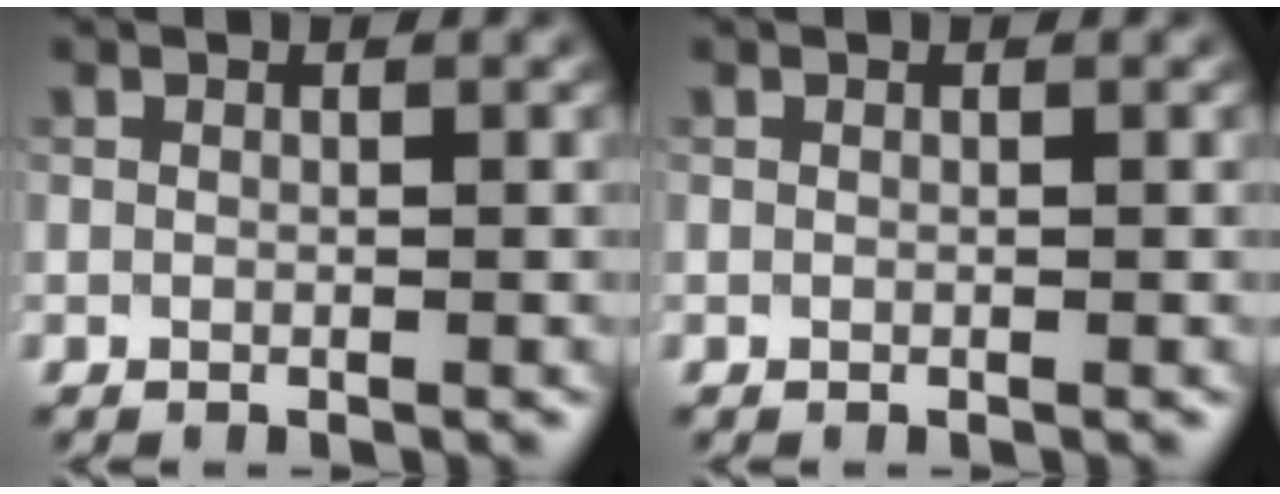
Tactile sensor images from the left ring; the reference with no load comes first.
{"total": 0.0}